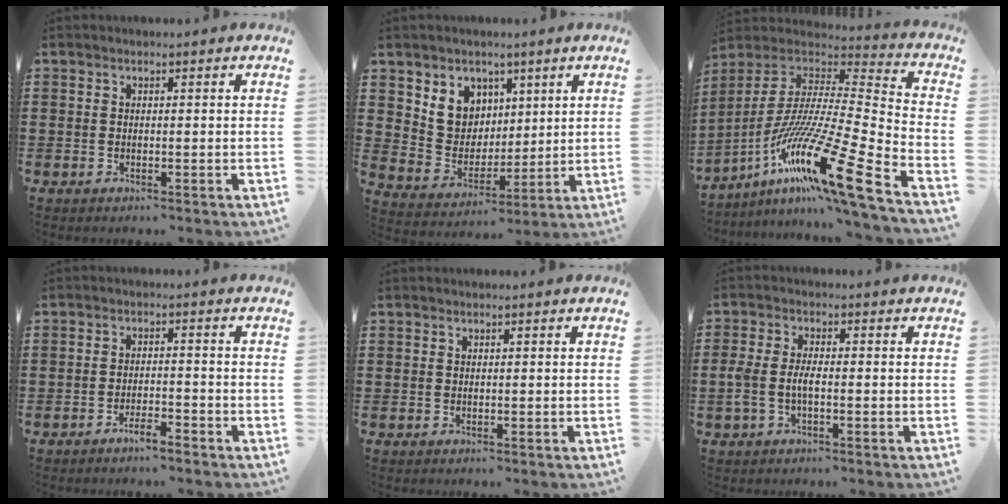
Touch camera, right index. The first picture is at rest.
{"total": 7.5, "force": [3.6, 6.5, 1.3], "torque": [-0.060, -0.013, 0.071]}
{"total": 19.5, "force": [-11.5, 1.9, 15.6], "torque": [-0.307, -0.006, -0.215]}
{"total": 2.8, "force": [-2.4, 0.1, 1.3], "torque": [-0.024, 0.004, -0.046]}
{"total": 0.0}
{"total": 3.3, "force": [-0.9, 1.1, 3.0], "torque": [-0.075, -0.004, -0.023]}